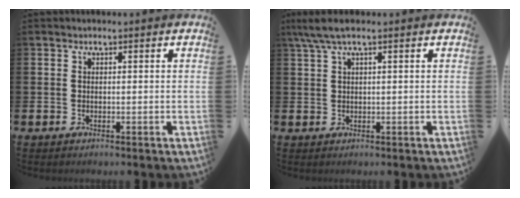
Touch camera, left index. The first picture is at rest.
{"total": 3.2, "force": [1.9, 0.4, 2.5], "torque": [-0.057, 0.004, 0.035]}